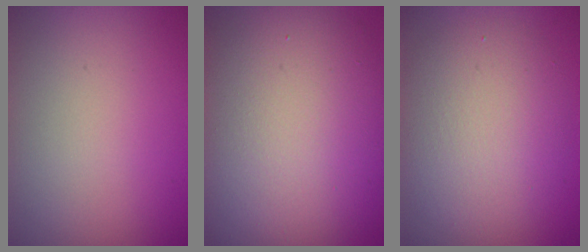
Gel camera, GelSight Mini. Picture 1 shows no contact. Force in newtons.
{"total": 13.0, "press": 13.0, "slide": 0.6}
{"total": 5.9, "press": 5.9, "slide": 0.5}